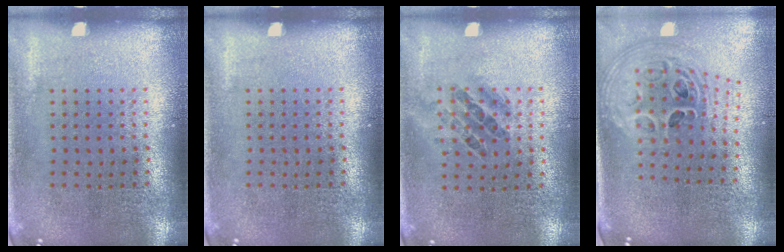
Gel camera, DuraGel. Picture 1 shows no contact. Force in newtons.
{"total": 0.0}
{"total": 0.9, "press": 0.8, "slide": 0.5}
{"total": 2.9, "press": 2.1, "slide": 2.0}